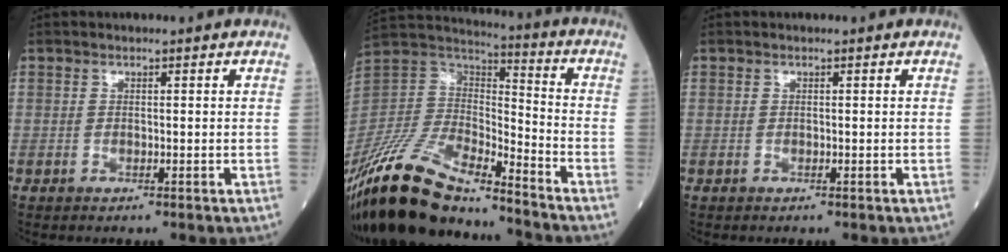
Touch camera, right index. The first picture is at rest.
{"total": 20.9, "force": [-17.5, 5.0, 10.4], "torque": [-0.235, -0.001, -0.333]}
{"total": 0.0}